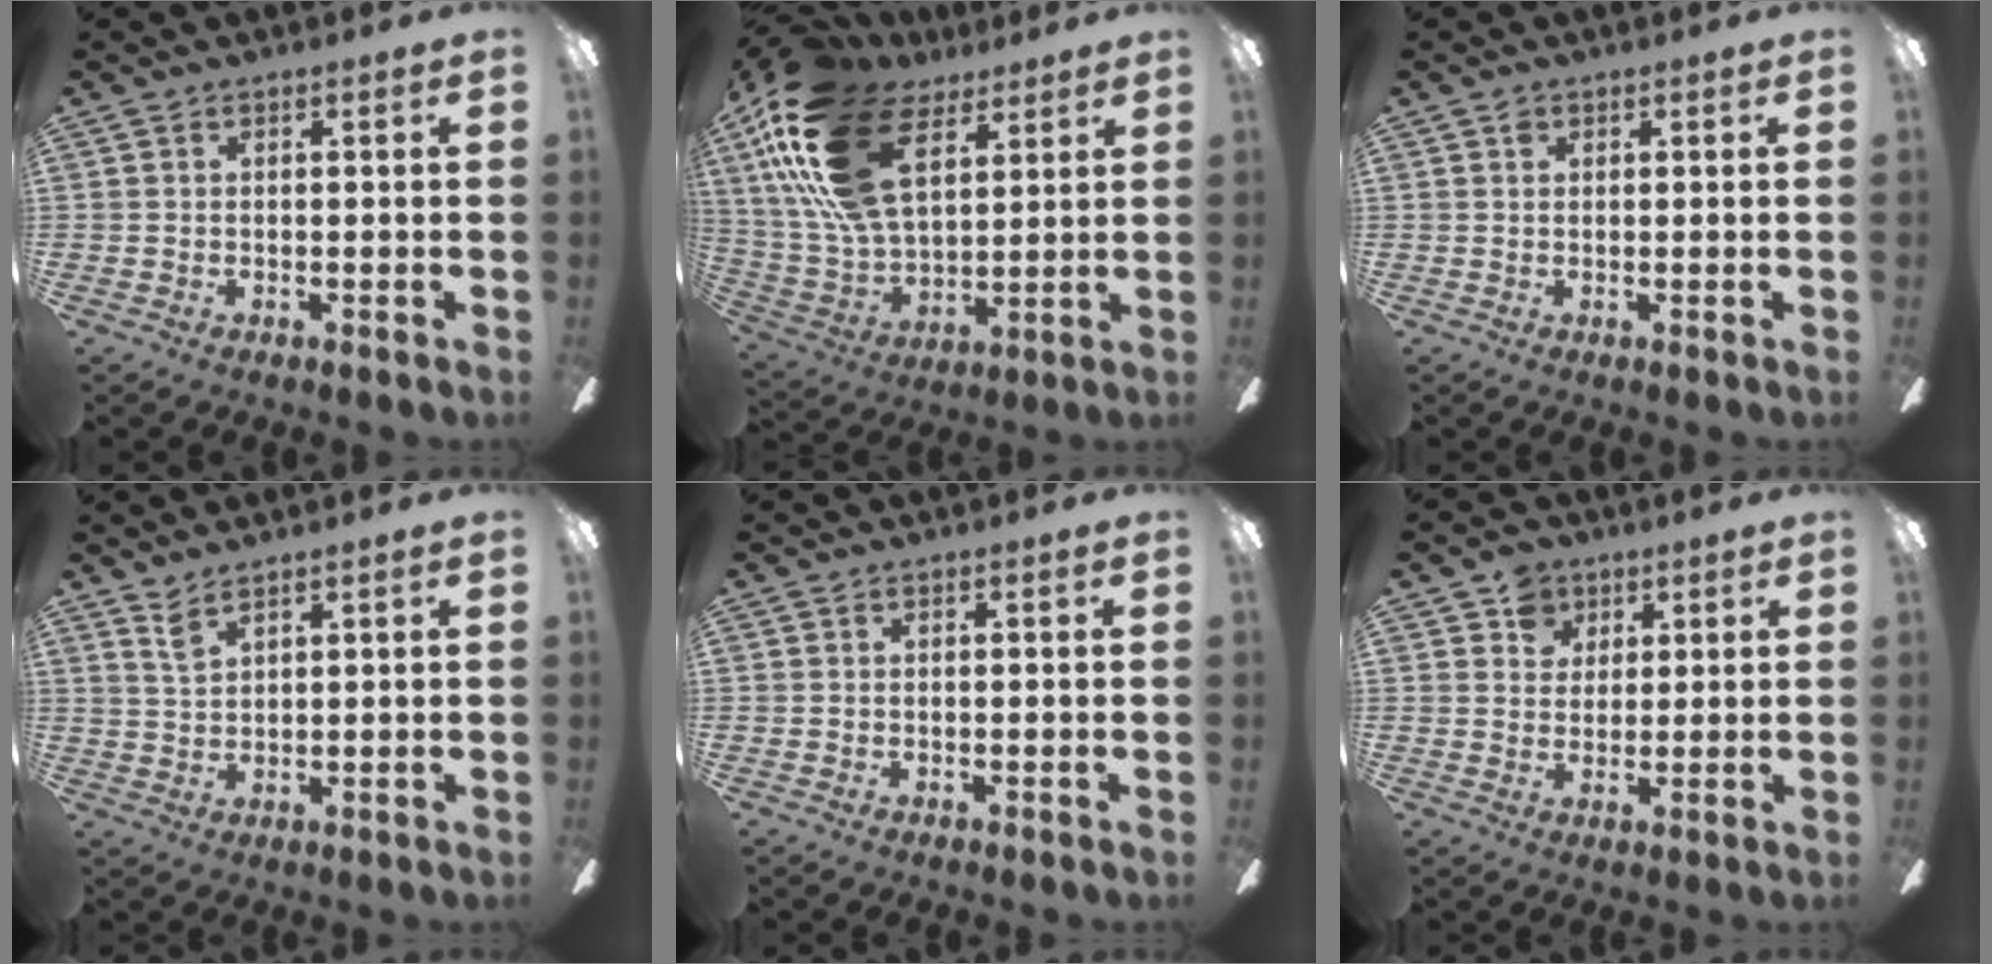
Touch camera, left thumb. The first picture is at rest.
{"total": 24.7, "force": [12.1, 13.5, 16.9], "torque": [-0.365, -0.040, 0.217]}
{"total": 1.3, "force": [0.5, 0.9, 0.7], "torque": [-0.014, 0.005, 0.009]}
{"total": 3.7, "force": [3.0, 1.2, 1.9], "torque": [-0.044, -0.005, 0.055]}
{"total": 0.0}
{"total": 6.2, "force": [3.5, 5.0, 1.0], "torque": [-0.019, -0.001, 0.064]}